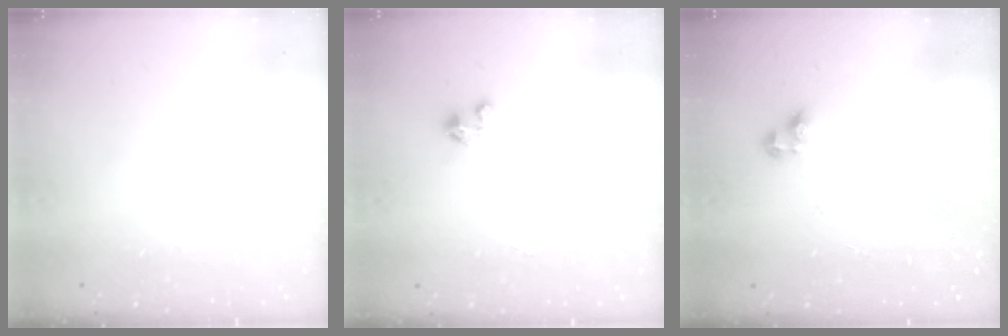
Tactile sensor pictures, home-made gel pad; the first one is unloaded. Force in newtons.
{"total": 1.8, "press": 1.8, "slide": 0.1}
{"total": 3.6, "press": 3.6, "slide": 0.5}